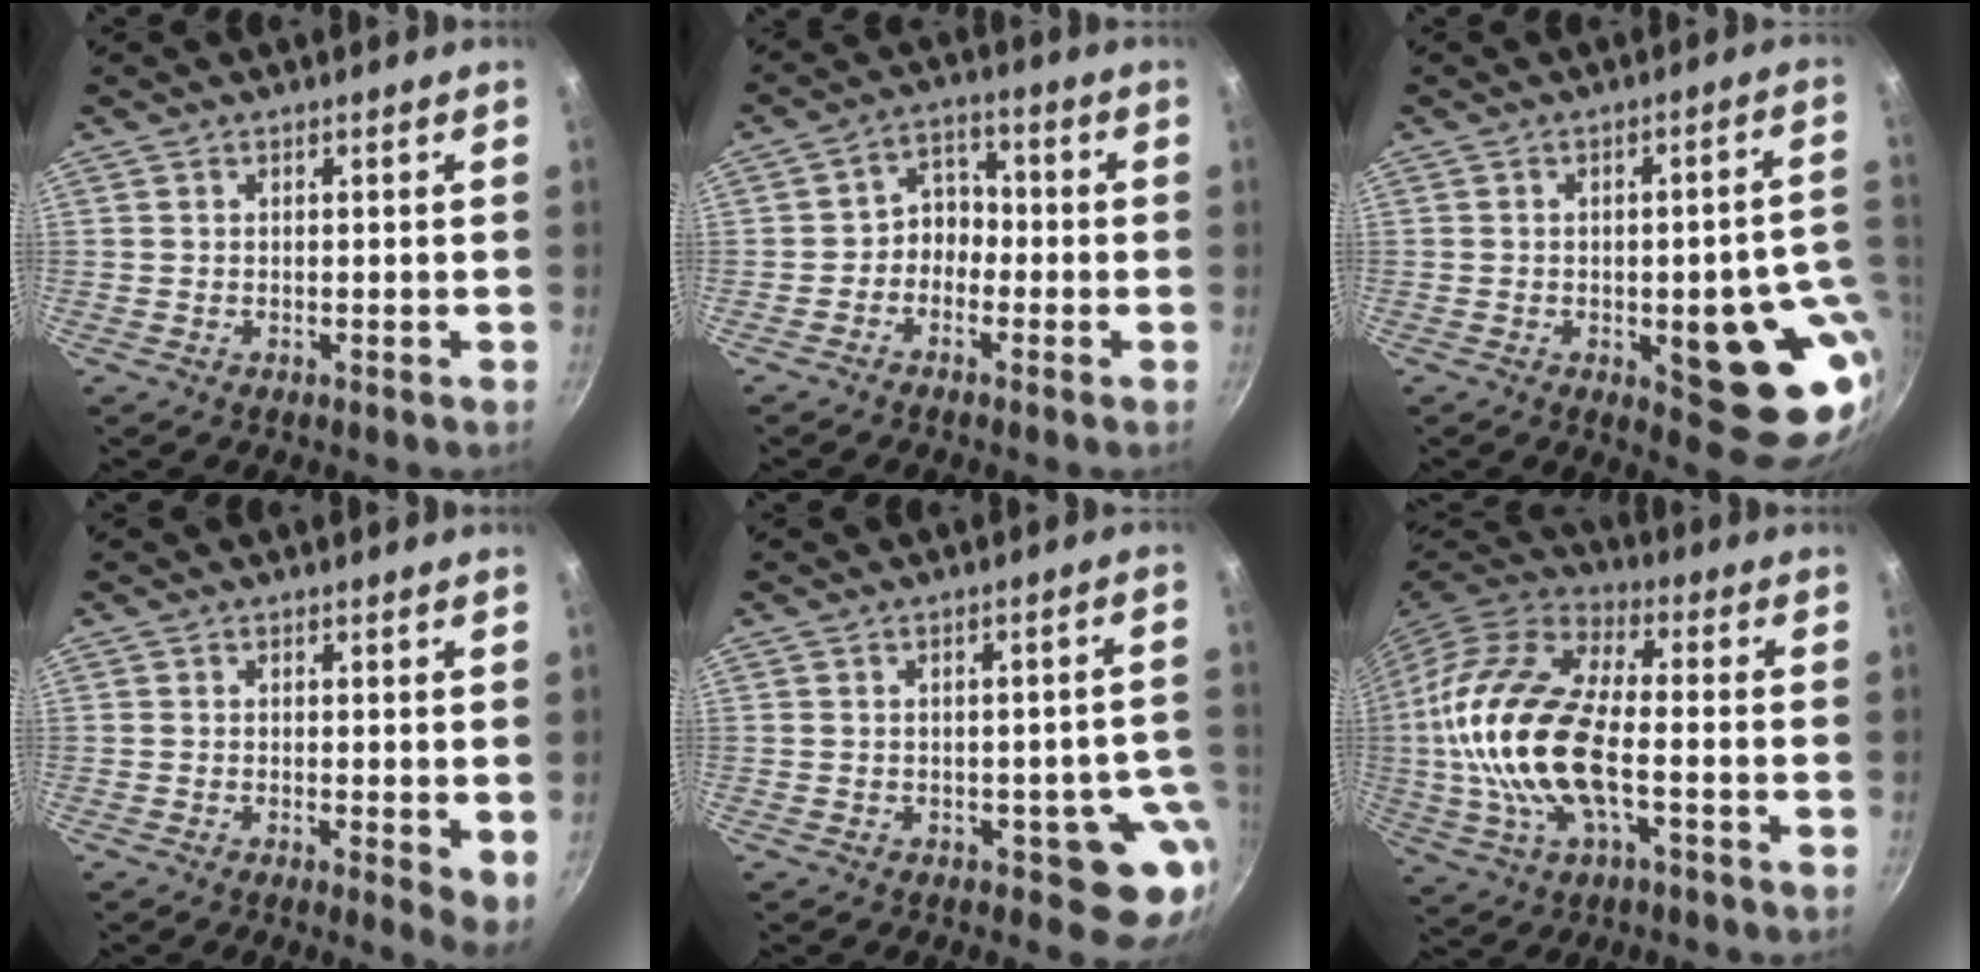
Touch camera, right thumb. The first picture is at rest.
{"total": 5.2, "force": [-1.7, 4.2, 2.6], "torque": [-0.005, 0.035, -0.040]}
{"total": 17.4, "force": [-2.8, 6.9, 15.7], "torque": [-0.132, 0.005, -0.033]}
{"total": 4.1, "force": [0.0, 1.4, 3.9], "torque": [-0.048, -0.012, -0.002]}
{"total": 7.4, "force": [-2.6, 4.6, 5.1], "torque": [-0.004, 0.024, -0.026]}
{"total": 21.6, "force": [-2.2, 10.3, 18.9], "torque": [-0.375, 0.026, -0.054]}